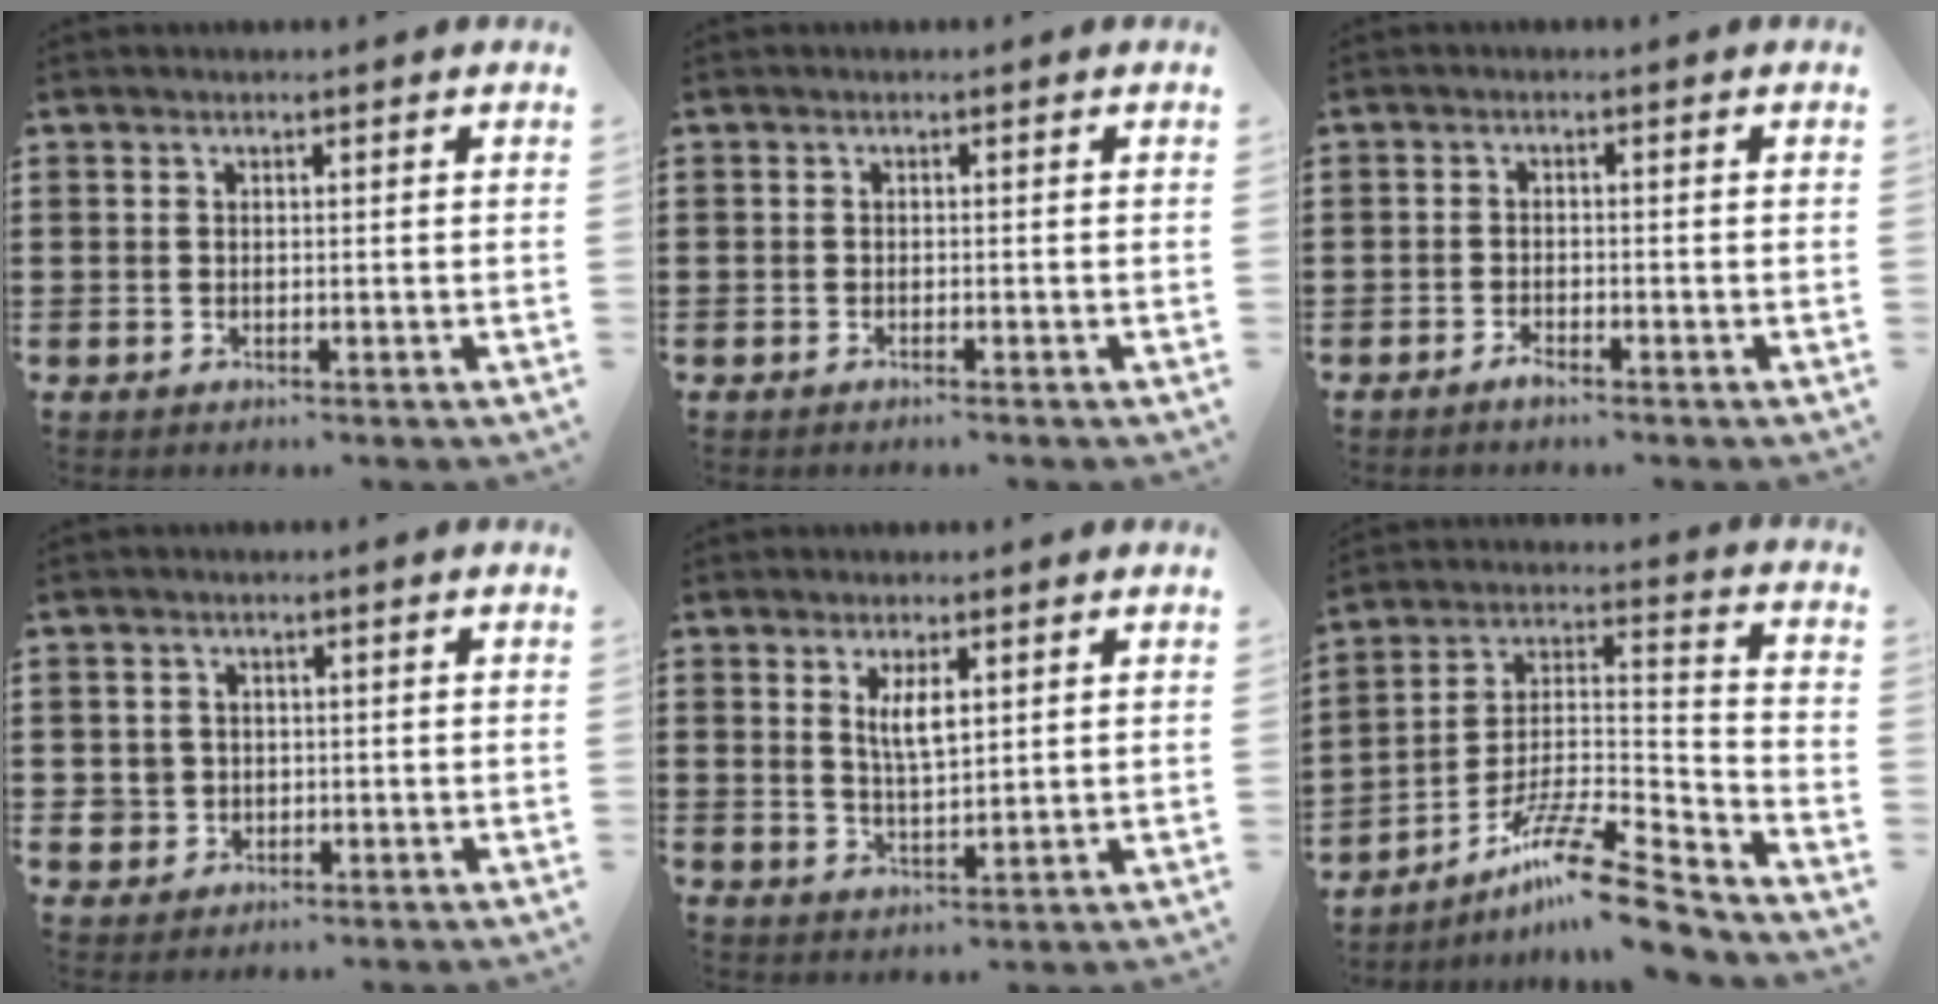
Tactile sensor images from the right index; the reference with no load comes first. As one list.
[{"total": 0.6, "force": [-0.6, -0.1, 0.1], "torque": [-0.004, -0.003, -0.012]}, {"total": 1.5, "force": [-1.3, 0.3, 0.7], "torque": [-0.015, -0.003, -0.025]}, {"total": 2.5, "force": [-0.3, 2.5, 0.3], "torque": [-0.015, 0.007, -0.010]}, {"total": 4.2, "force": [1.5, 1.3, 3.7], "torque": [-0.076, 0.004, 0.024]}, {"total": 12.8, "force": [-10.1, 1.1, 7.7], "torque": [-0.126, 0.020, -0.193]}]